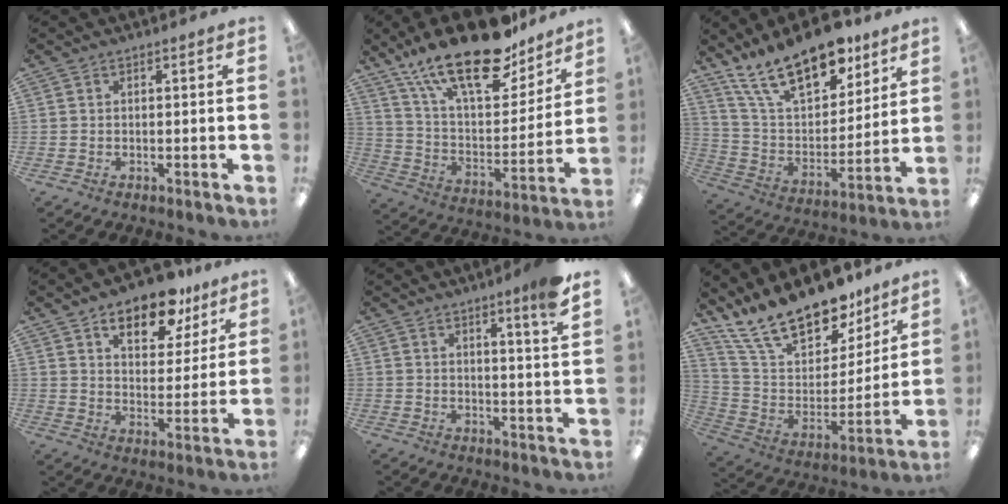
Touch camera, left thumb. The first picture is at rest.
{"total": 24.6, "force": [17.6, 8.9, 14.6], "torque": [-0.256, -0.110, 0.302]}
{"total": 21.3, "force": [15.0, 9.1, 11.9], "torque": [-0.223, -0.085, 0.266]}
{"total": 13.7, "force": [9.4, 6.3, 7.7], "torque": [-0.105, -0.048, 0.160]}
{"total": 6.5, "force": [4.8, 0.0, 4.5], "torque": [-0.066, -0.029, 0.074]}
{"total": 21.2, "force": [16.6, 9.0, 9.5], "torque": [-0.182, -0.114, 0.302]}